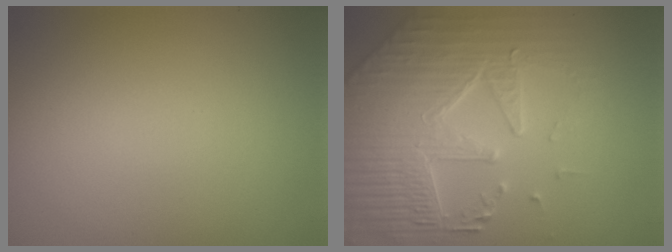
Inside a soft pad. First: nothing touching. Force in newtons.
{"total": 8.5, "press": 6.0, "slide": 6.0}